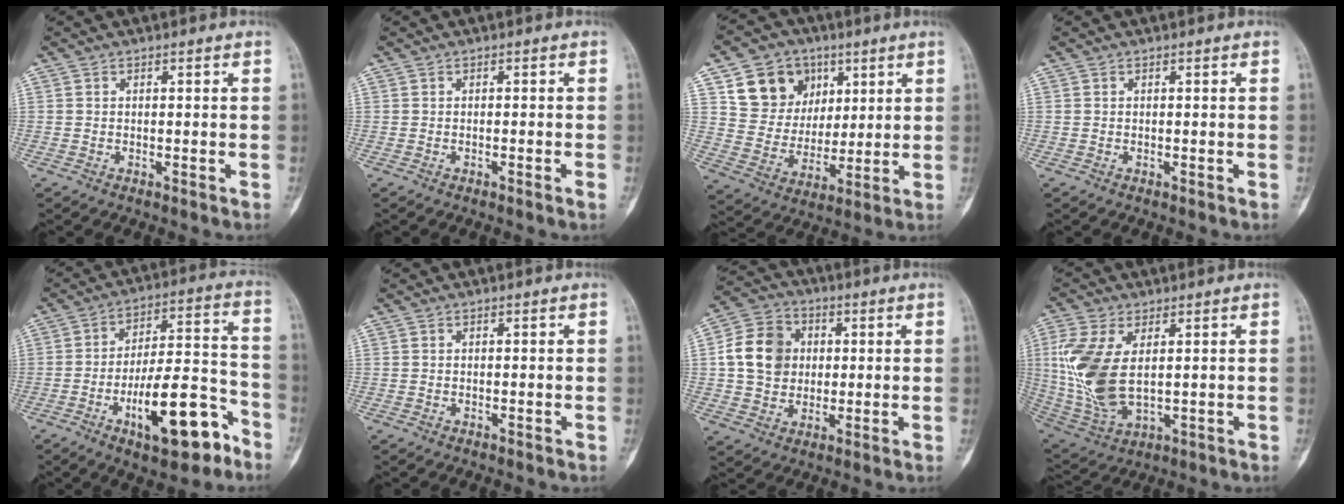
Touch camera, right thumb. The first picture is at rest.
{"total": 1.0, "force": [-0.5, 0.0, 0.8], "torque": [-0.015, 0.000, -0.007]}
{"total": 14.4, "force": [6.4, 11.8, 5.2], "torque": [-0.051, -0.019, 0.122]}
{"total": 0.0}
{"total": 17.3, "force": [-8.7, 6.3, 13.5], "torque": [-0.195, 0.065, -0.131]}
{"total": 0.0}
{"total": 11.8, "force": [1.3, 10.0, 6.1], "torque": [-0.084, 0.008, 0.019]}
{"total": 14.2, "force": [2.0, 7.6, 11.8], "torque": [-0.264, -0.012, 0.052]}